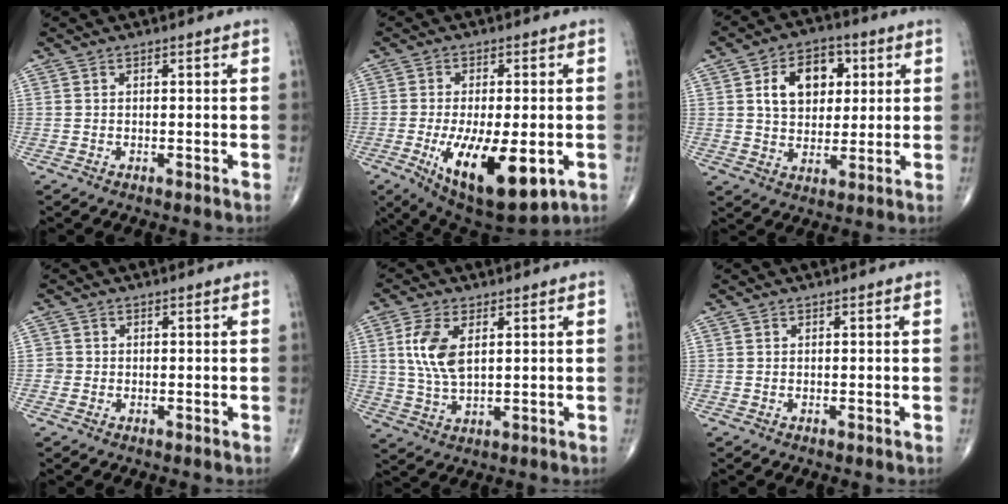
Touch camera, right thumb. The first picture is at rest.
{"total": 16.9, "force": [-5.1, 6.8, 14.6], "torque": [-0.236, -0.019, -0.061]}
{"total": 11.6, "force": [3.3, 8.2, 7.6], "torque": [-0.085, 0.000, 0.053]}
{"total": 1.1, "force": [-0.3, 1.1, 0.0], "torque": [0.006, 0.005, -0.009]}
{"total": 8.2, "force": [2.2, 4.1, 6.8], "torque": [-0.147, -0.007, 0.046]}
{"total": 0.0}